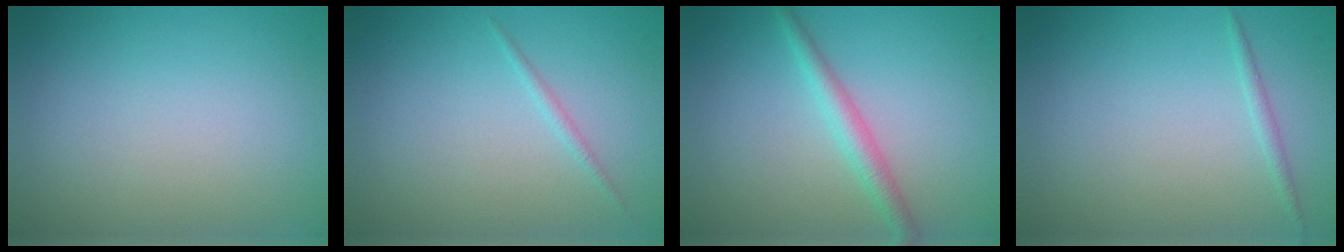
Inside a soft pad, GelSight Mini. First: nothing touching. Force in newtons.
{"total": 0.7, "press": 0.7, "slide": 0.0}
{"total": 2.3, "press": 2.3, "slide": 0.0}
{"total": 0.8, "press": 0.8, "slide": 0.1}